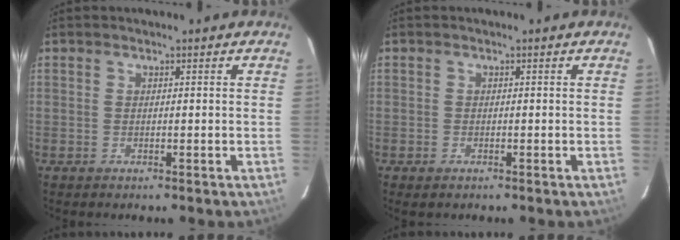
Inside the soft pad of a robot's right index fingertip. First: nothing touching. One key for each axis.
{"total": 1.1, "fx": -0.8, "fy": 0.7, "fz": 0.4, "tx": -0.008, "ty": -0.002, "tz": -0.014}